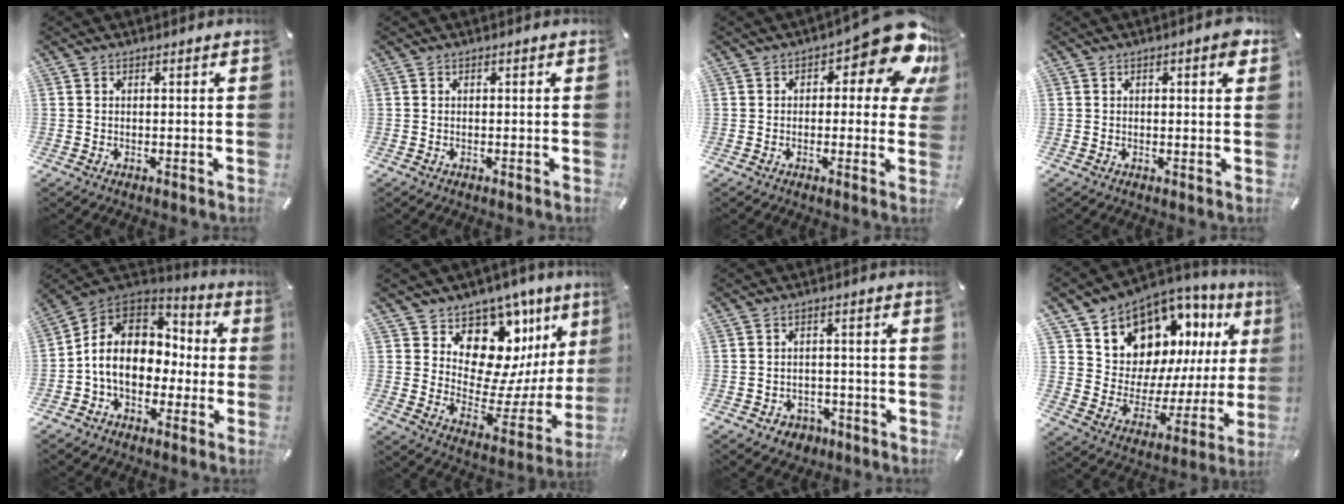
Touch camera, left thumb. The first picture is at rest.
{"total": 0.0}
{"total": 15.2, "force": [7.3, 6.1, 11.9], "torque": [-0.152, -0.054, 0.121]}
{"total": 2.6, "force": [0.8, 1.0, 2.3], "torque": [-0.030, 0.000, 0.009]}
{"total": 12.4, "force": [-1.6, 10.2, 6.9], "torque": [-0.138, 0.015, -0.028]}
{"total": 13.8, "force": [8.0, 9.9, 5.3], "torque": [-0.057, -0.101, 0.141]}
{"total": 4.1, "force": [-2.2, 3.4, 1.0], "torque": [-0.022, 0.010, -0.042]}
{"total": 12.5, "force": [9.6, 7.6, 2.6], "torque": [-0.060, -0.101, 0.180]}